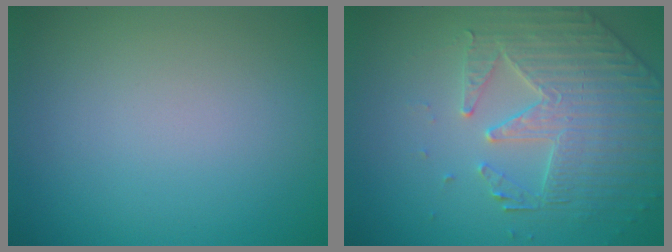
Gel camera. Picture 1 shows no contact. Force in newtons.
{"total": 4.2, "press": 3.9, "slide": 1.6}